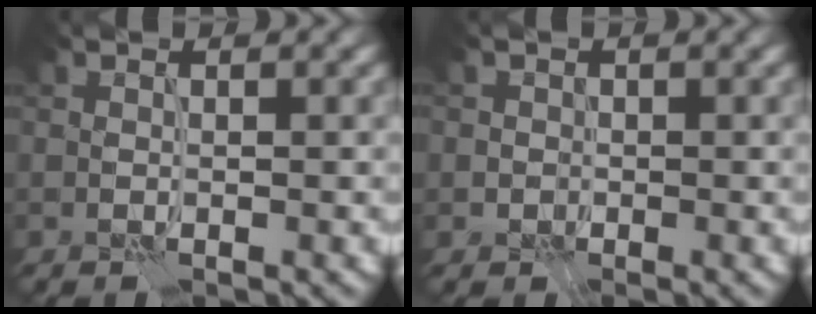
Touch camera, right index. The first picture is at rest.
{"total": 1.2, "force": [0.0, 1.2, 0.0], "torque": [0.006, -0.003, 0.000]}